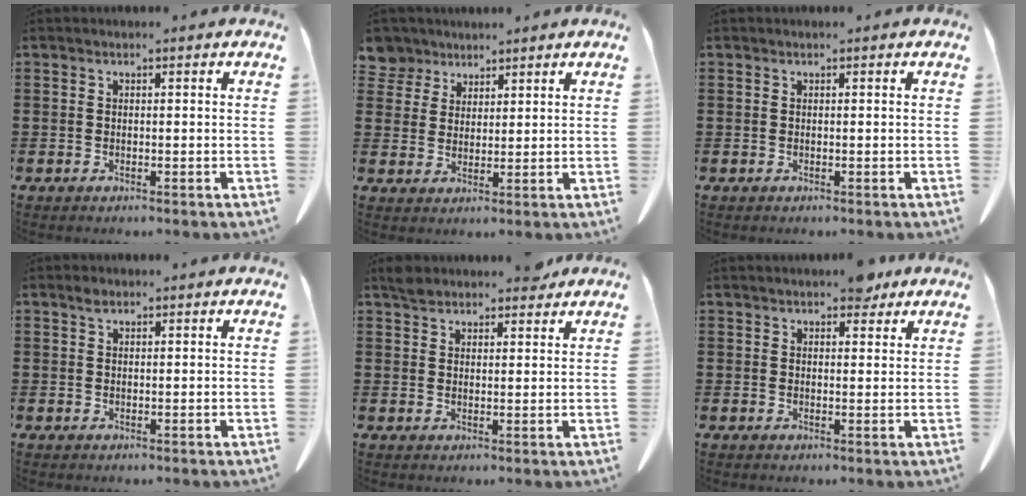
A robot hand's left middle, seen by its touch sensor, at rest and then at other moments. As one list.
[{"total": 4.7, "force": [3.7, 2.9, 0.5], "torque": [-0.032, -0.001, 0.070]}, {"total": 0.0}, {"total": 1.1, "force": [0.7, 0.6, 0.6], "torque": [-0.015, 0.002, 0.014]}, {"total": 4.2, "force": [3.8, 1.3, 1.2], "torque": [-0.024, -0.007, 0.072]}, {"total": 3.5, "force": [2.8, 1.3, 1.6], "torque": [-0.028, 0.003, 0.052]}]